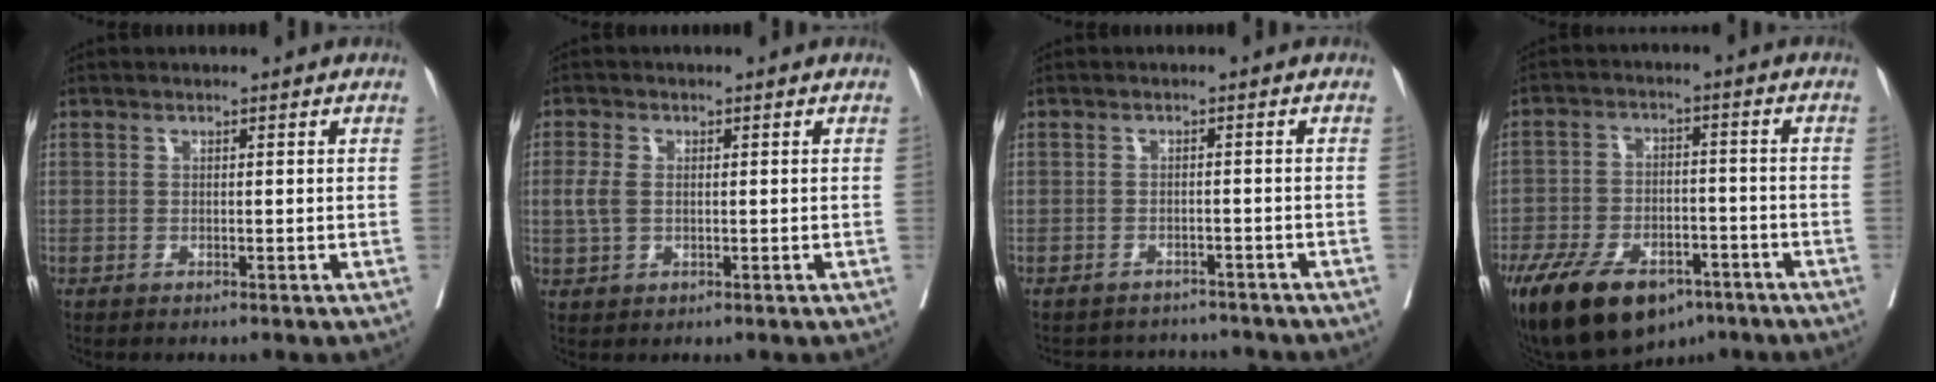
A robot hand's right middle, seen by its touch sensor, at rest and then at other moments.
{"total": 3.1, "force": [0.2, 1.9, 2.4], "torque": [-0.070, 0.004, 0.003]}
{"total": 6.6, "force": [-6.5, 1.4, 0.1], "torque": [0.004, 0.015, -0.078]}
{"total": 17.5, "force": [-11.2, 8.7, 10.3], "torque": [-0.219, -0.014, -0.185]}